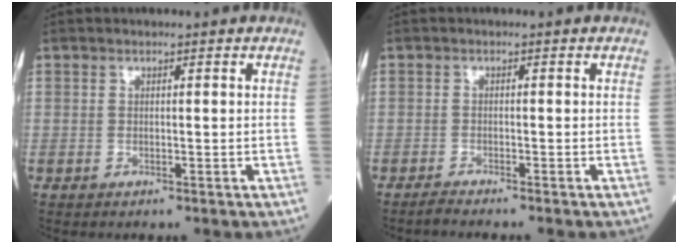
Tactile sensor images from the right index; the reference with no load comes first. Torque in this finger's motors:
{"motor_torque": [-0.07, -0.05, 0.00, -0.01]}